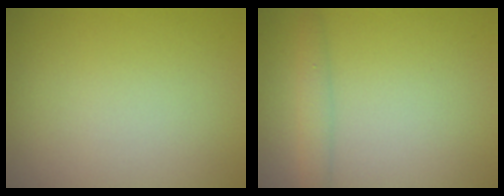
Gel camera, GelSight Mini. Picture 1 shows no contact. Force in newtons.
{"total": 1.7, "press": 1.7, "slide": 0.1}